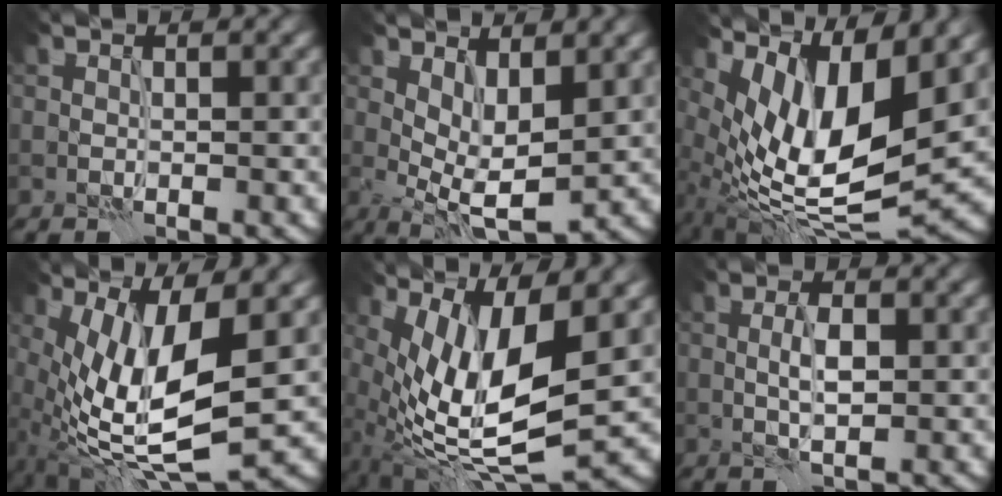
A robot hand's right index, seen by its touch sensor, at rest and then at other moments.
{"total": 5.6, "force": [0.5, 2.2, 5.1], "torque": [-0.089, -0.006, 0.011]}
{"total": 11.0, "force": [2.7, 4.3, 9.7], "torque": [-0.195, -0.014, 0.055]}
{"total": 11.5, "force": [-0.4, 3.8, 10.8], "torque": [-0.210, -0.019, -0.001]}
{"total": 11.2, "force": [0.8, 3.4, 10.7], "torque": [-0.211, -0.017, 0.024]}
{"total": 2.3, "force": [-0.1, 0.7, 2.2], "torque": [-0.045, 0.000, 0.000]}